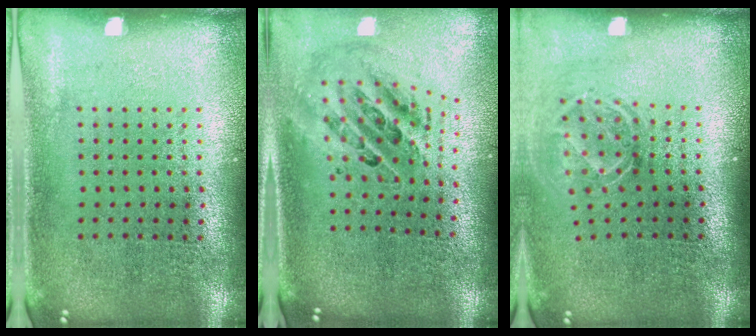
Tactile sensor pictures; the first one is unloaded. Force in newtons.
{"total": 1.4, "press": 1.3, "slide": 0.7}
{"total": 1.7, "press": 1.1, "slide": 1.3}